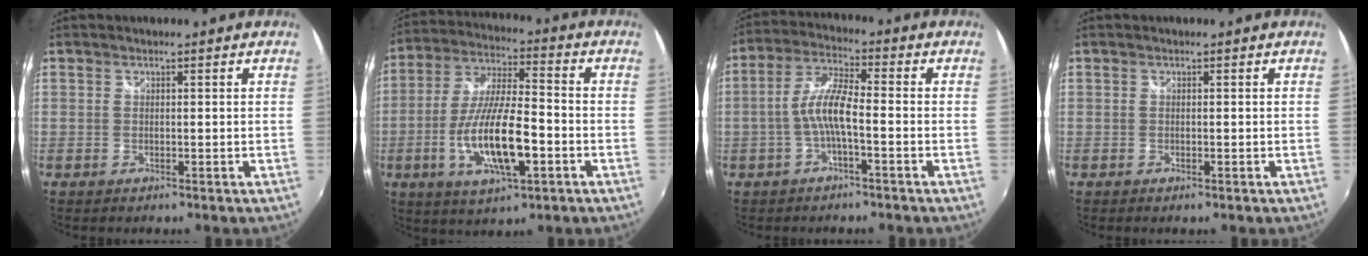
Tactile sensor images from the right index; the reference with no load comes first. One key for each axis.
{"total": 15.5, "fx": -4.9, "fy": 4.5, "fz": 14.0, "tx": -0.286, "ty": -0.013, "tz": -0.087}
{"total": 6.8, "fx": -2.0, "fy": 1.2, "fz": 6.4, "tx": -0.140, "ty": 0.013, "tz": -0.038}
{"total": 0.0}